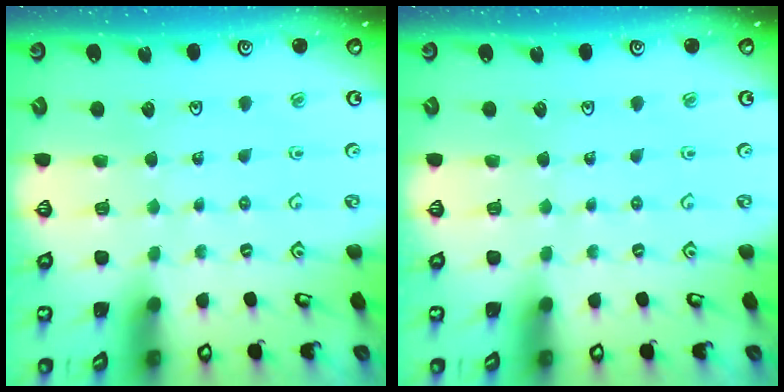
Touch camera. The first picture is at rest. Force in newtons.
{"total": 0.0}